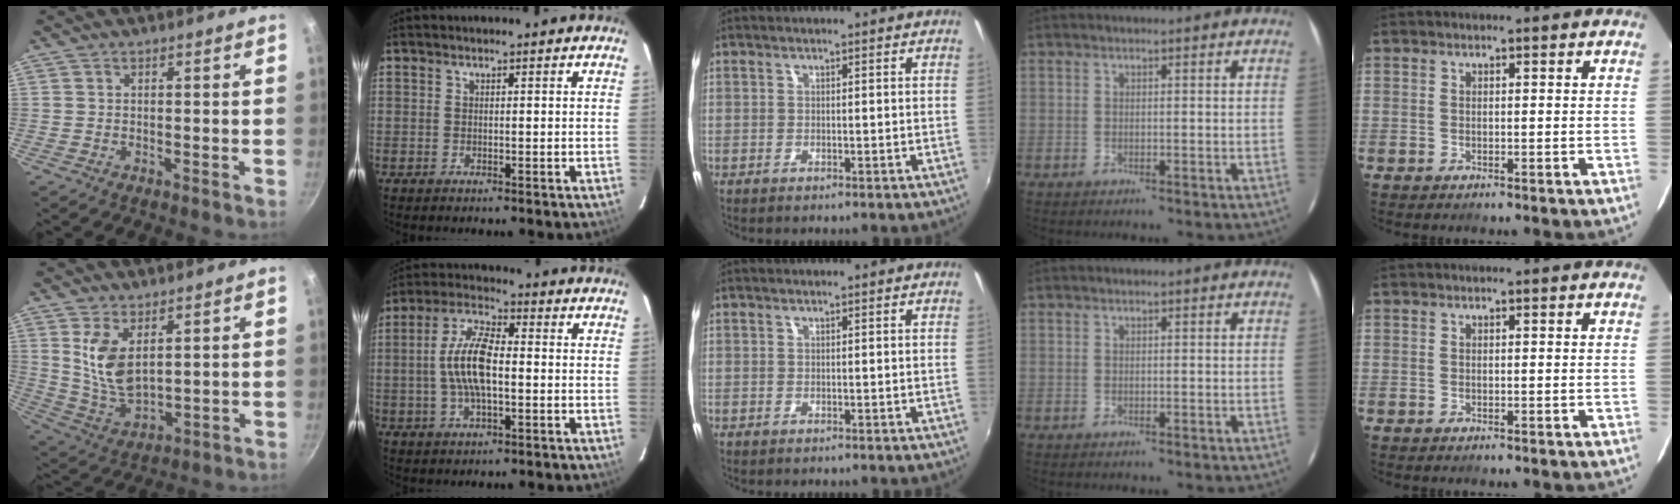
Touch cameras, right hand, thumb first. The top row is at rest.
{"thumb": {"total": 9.9, "force": [3.3, 5.1, 7.8], "torque": [-0.145, -0.034, 0.077]}, "index": {"total": 10.1, "force": [-1.0, 3.9, 9.3], "torque": [-0.188, 0.010, -0.020]}}